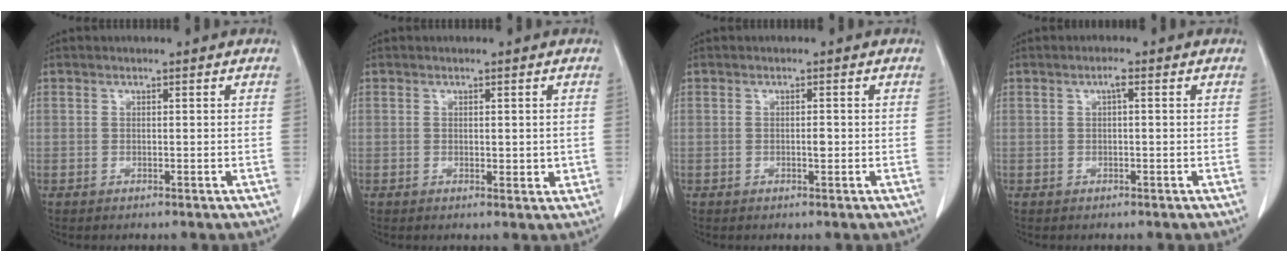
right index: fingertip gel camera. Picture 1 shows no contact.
{"total": 2.2, "force": [0.0, 1.1, 1.9], "torque": [-0.023, -0.005, 0.004]}
{"total": 1.0, "force": [-0.2, 0.3, 1.0], "torque": [-0.017, 0.000, -0.003]}
{"total": 1.3, "force": [0.4, 0.2, 1.2], "torque": [-0.021, 0.006, 0.004]}